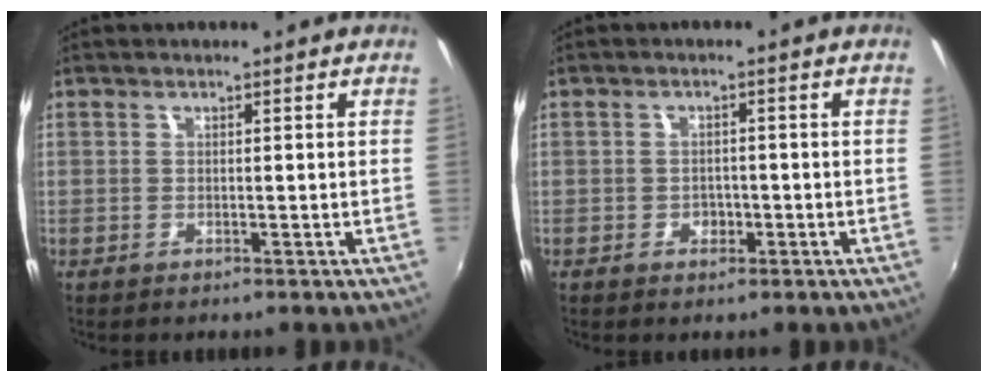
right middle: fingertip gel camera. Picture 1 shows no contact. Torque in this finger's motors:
{"motor_torque": [0.80, -0.64, 0.02, 0.00]}